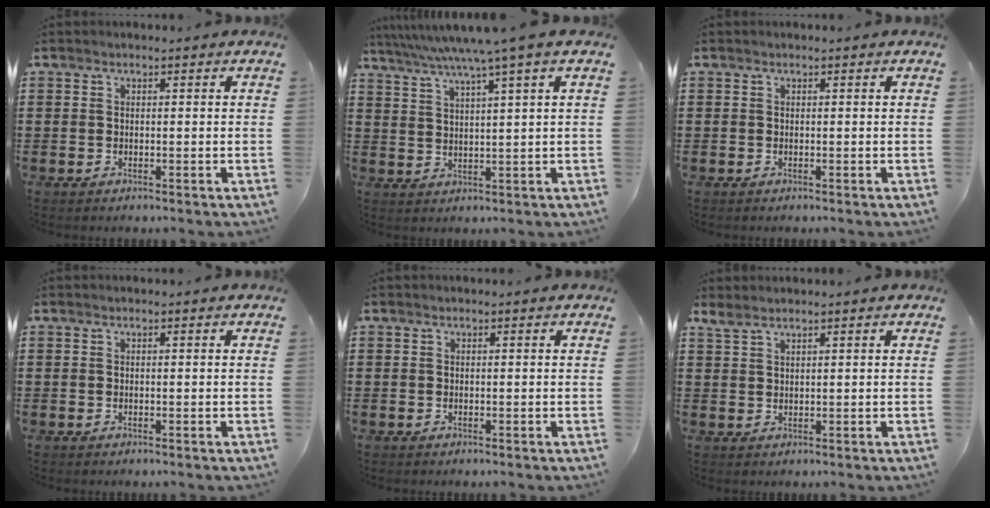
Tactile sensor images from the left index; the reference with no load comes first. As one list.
[{"total": 5.7, "force": [4.0, -1.0, 3.9], "torque": [-0.089, -0.020, 0.062]}, {"total": 0.0}, {"total": 0.0}, {"total": 0.0}, {"total": 1.8, "force": [1.5, 0.3, 0.8], "torque": [-0.020, 0.000, 0.029]}]